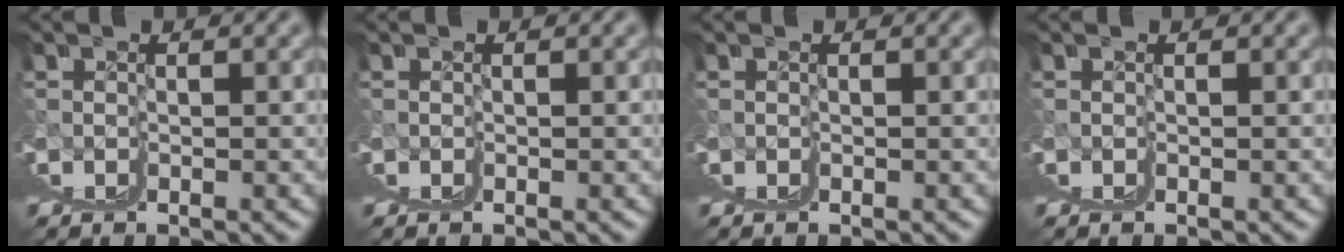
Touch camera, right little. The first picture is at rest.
{"total": 0.0}
{"total": 0.0}
{"total": 0.0}